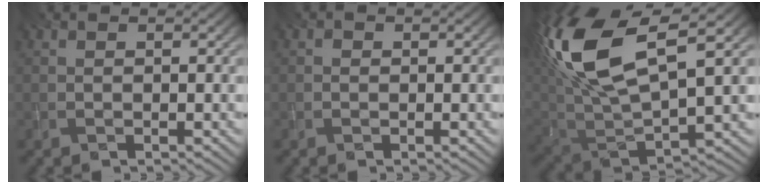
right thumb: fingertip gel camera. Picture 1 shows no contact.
{"total": 0.6, "force": [-0.1, 0.6, 0.1], "torque": [0.000, -0.003, -0.005]}
{"total": 16.5, "force": [6.8, 7.3, 13.1], "torque": [-0.312, 0.018, 0.134]}